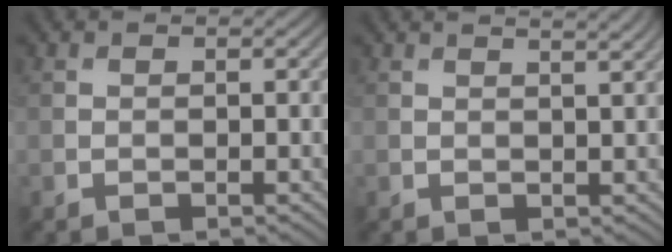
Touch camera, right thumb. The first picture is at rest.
{"total": 2.7, "force": [2.1, 0.6, 1.5], "torque": [-0.014, 0.005, 0.018]}